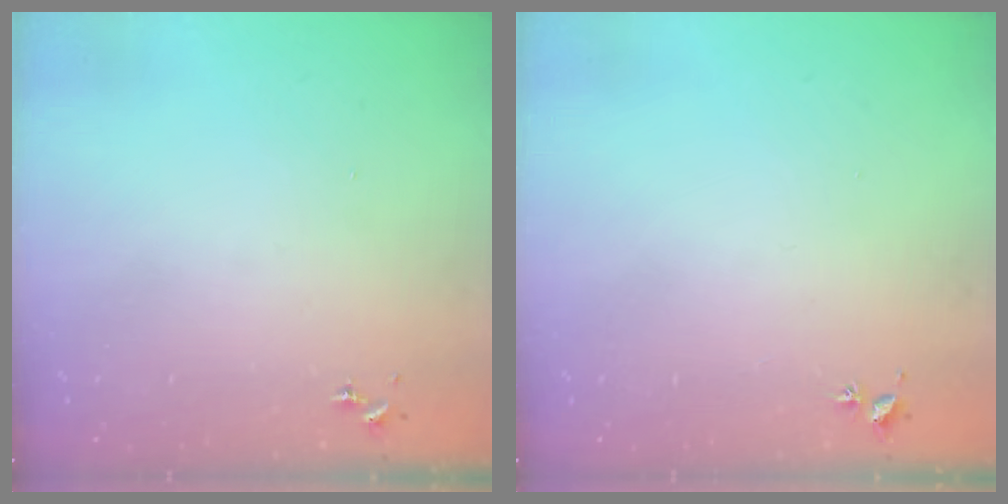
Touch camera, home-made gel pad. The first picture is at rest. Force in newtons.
{"total": 2.0, "press": 2.0, "slide": 0.3}